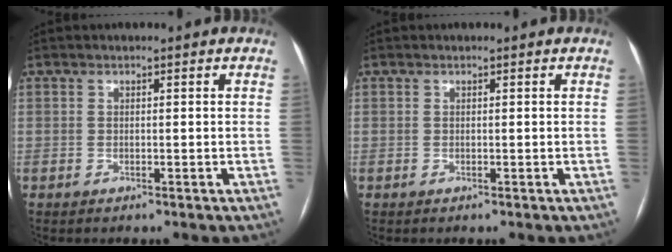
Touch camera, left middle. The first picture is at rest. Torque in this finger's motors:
{"motor_torque": [-0.01, 0.05, 0.04, 0.00]}